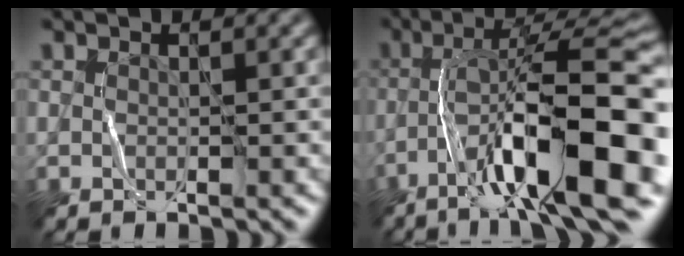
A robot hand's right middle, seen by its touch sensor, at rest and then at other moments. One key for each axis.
{"total": 14.4, "fx": -6.2, "fy": 3.3, "fz": 12.5, "tx": -0.204, "ty": 0.025, "tz": -0.092}